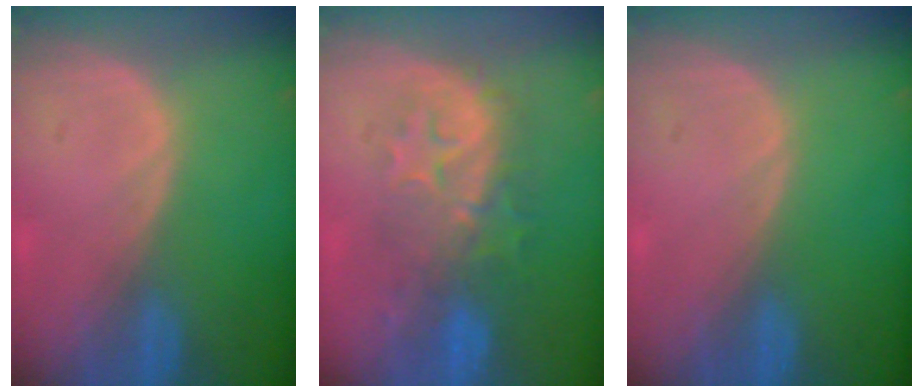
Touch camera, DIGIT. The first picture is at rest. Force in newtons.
{"total": 8.5, "press": 8.4, "slide": 1.3}
{"total": 0.0}